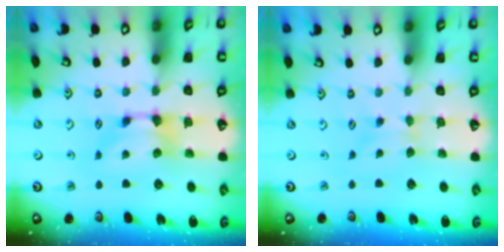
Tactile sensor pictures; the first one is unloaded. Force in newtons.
{"total": 2.2, "press": 2.2, "slide": 0.5}